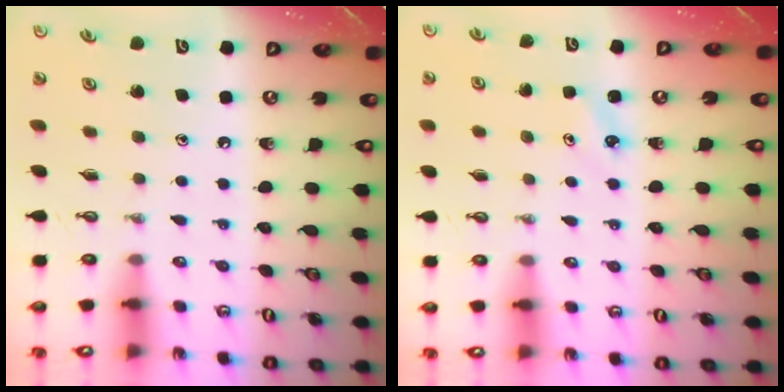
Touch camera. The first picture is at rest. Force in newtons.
{"total": 3.6, "press": 3.6, "slide": 0.3}